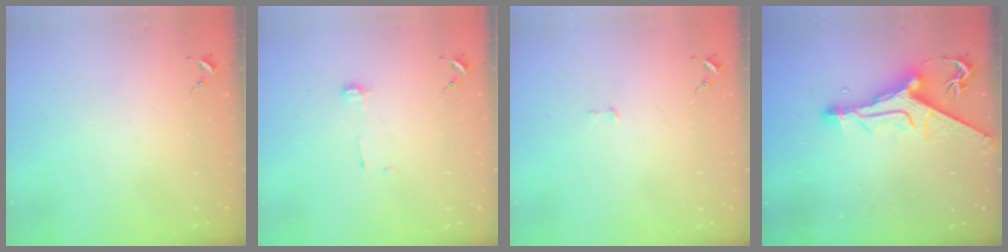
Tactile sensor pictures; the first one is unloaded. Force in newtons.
{"total": 3.9, "press": 3.9, "slide": 0.5}
{"total": 1.9, "press": 1.9, "slide": 0.1}
{"total": 12.8, "press": 12.7, "slide": 1.7}